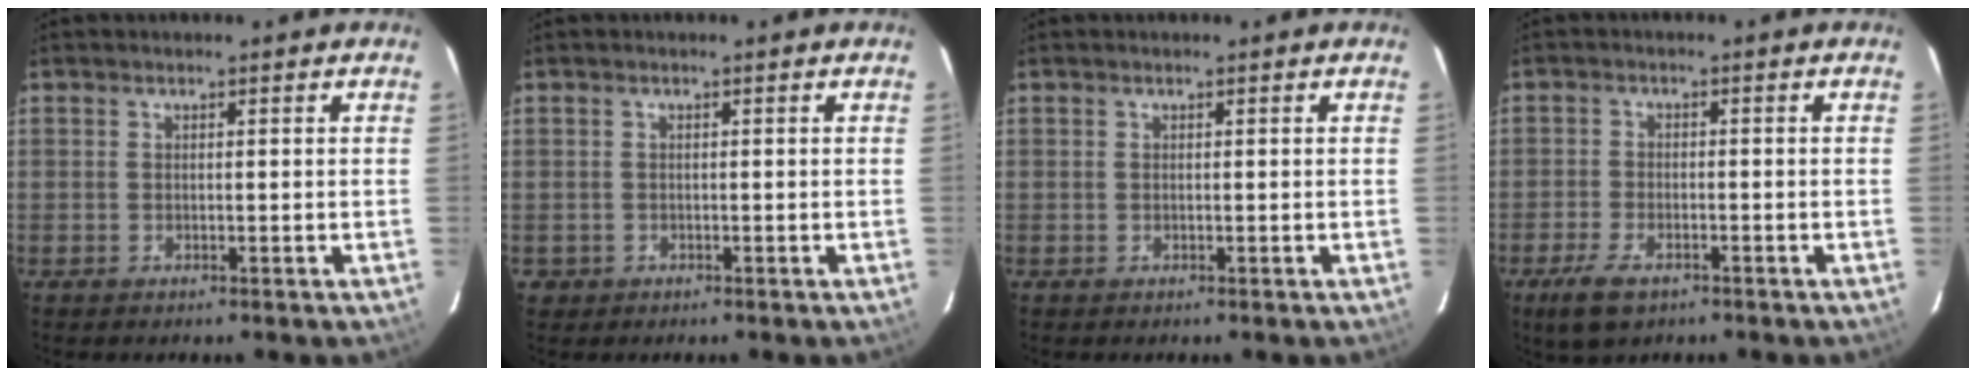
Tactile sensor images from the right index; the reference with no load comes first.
{"total": 1.8, "force": [-0.4, 1.7, 0.1], "torque": [-0.003, 0.002, -0.004]}
{"total": 0.0}
{"total": 6.2, "force": [-3.9, 2.9, 3.8], "torque": [-0.101, -0.012, -0.071]}